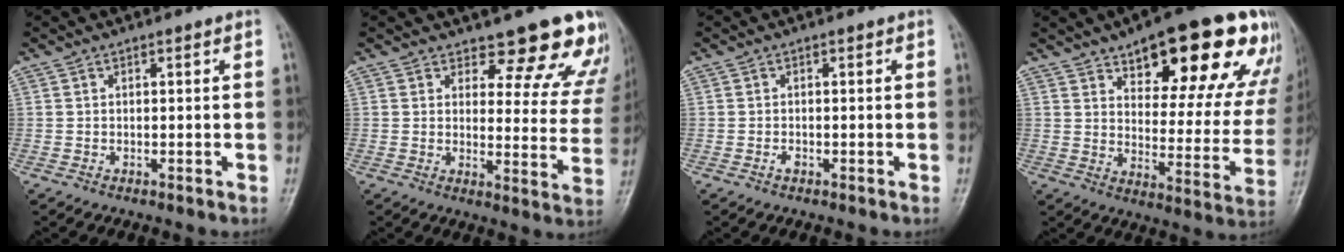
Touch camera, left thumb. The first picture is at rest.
{"total": 14.3, "force": [12.6, 5.0, 4.4], "torque": [0.007, -0.100, 0.126]}
{"total": 0.7, "force": [-0.4, 0.4, 0.5], "torque": [-0.006, 0.000, -0.008]}
{"total": 24.3, "force": [14.3, 9.3, 17.3], "torque": [-0.183, -0.041, 0.196]}